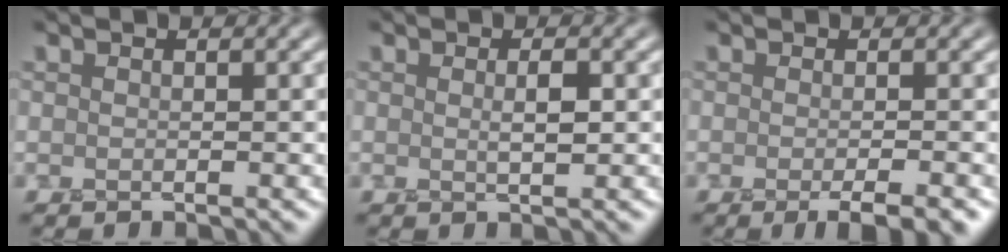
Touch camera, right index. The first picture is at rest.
{"total": 1.4, "force": [0.0, 0.3, 1.4], "torque": [-0.023, -0.001, 0.000]}
{"total": 3.2, "force": [-1.3, 0.6, 2.8], "torque": [-0.029, -0.003, -0.022]}